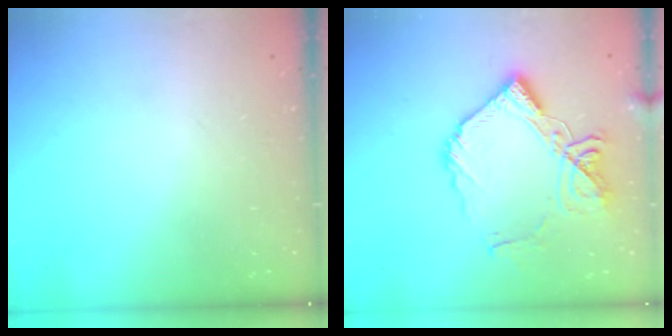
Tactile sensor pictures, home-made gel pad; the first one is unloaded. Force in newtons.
{"total": 16.5, "press": 16.4, "slide": 1.7}